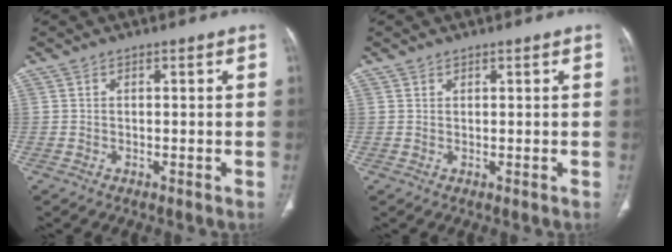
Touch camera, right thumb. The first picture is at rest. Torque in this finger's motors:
{"motor_torque": [0.06, -0.42, -0.42, 0.21, -0.02]}